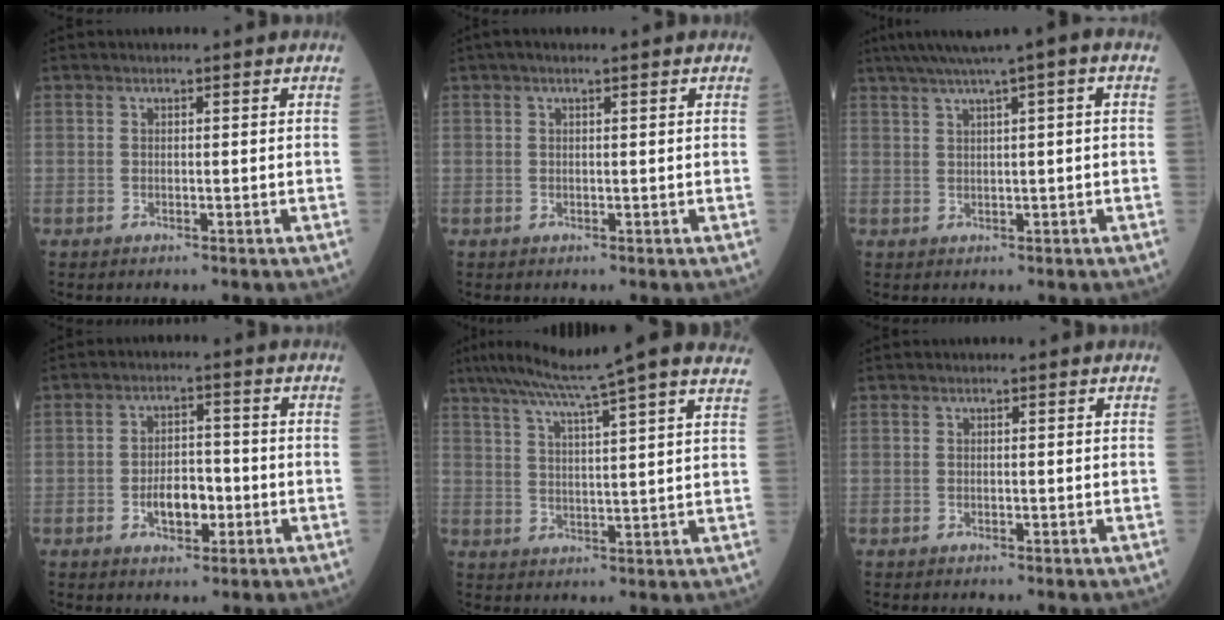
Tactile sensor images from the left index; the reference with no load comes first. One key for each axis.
{"total": 1.8, "fx": 1.1, "fy": 0.2, "fz": 1.4, "tx": -0.024, "ty": 0.019, "tz": 0.016}
{"total": 6.8, "fx": 3.6, "fy": -0.2, "fz": 5.7, "tx": -0.094, "ty": 0.031, "tz": 0.059}
{"total": 5.2, "fx": -1.7, "fy": 2.7, "fz": 4.1, "tx": -0.073, "ty": 0.007, "tz": -0.027}
{"total": 17.1, "fx": 14.4, "fy": -1.5, "fz": 9.2, "tx": -0.157, "ty": 0.004, "tz": 0.189}
{"total": 0.0}